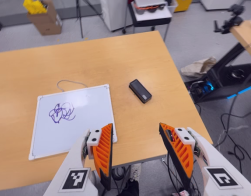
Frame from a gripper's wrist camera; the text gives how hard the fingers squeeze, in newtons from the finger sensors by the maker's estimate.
{"total": 0.0}